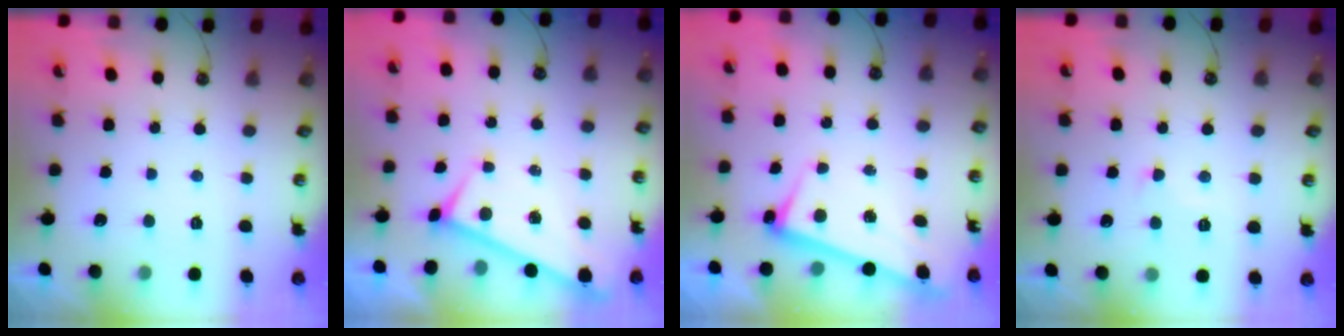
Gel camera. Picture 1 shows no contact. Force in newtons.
{"total": 0.0}
{"total": 2.6, "press": 2.5, "slide": 0.7}
{"total": 2.9, "press": 2.8, "slide": 0.6}